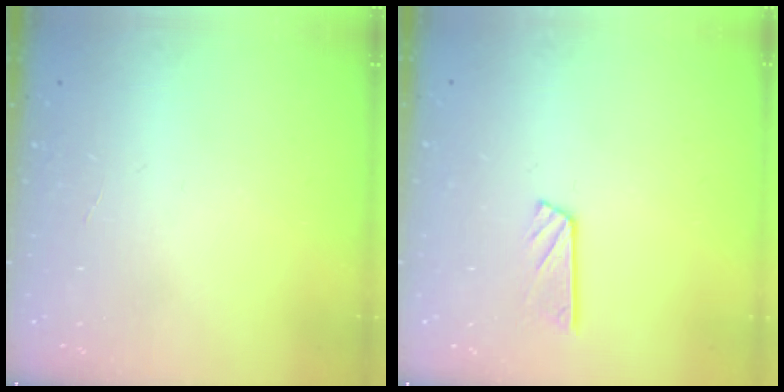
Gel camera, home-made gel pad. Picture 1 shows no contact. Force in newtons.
{"total": 4.7, "press": 4.7, "slide": 0.4}